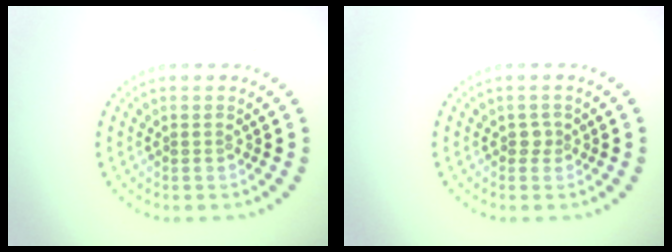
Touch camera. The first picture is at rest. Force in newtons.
{"total": 0.9, "press": 0.6, "slide": 0.7}